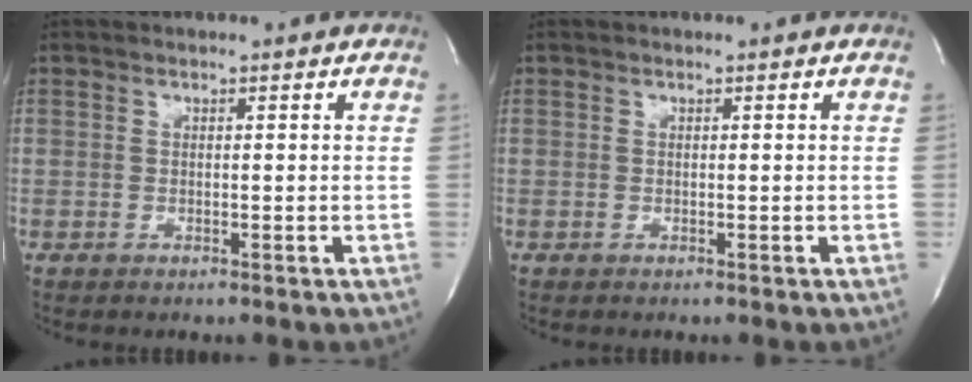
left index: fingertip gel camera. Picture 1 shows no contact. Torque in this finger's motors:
{"motor_torque": [0.00, 0.00, 0.00, 0.00]}